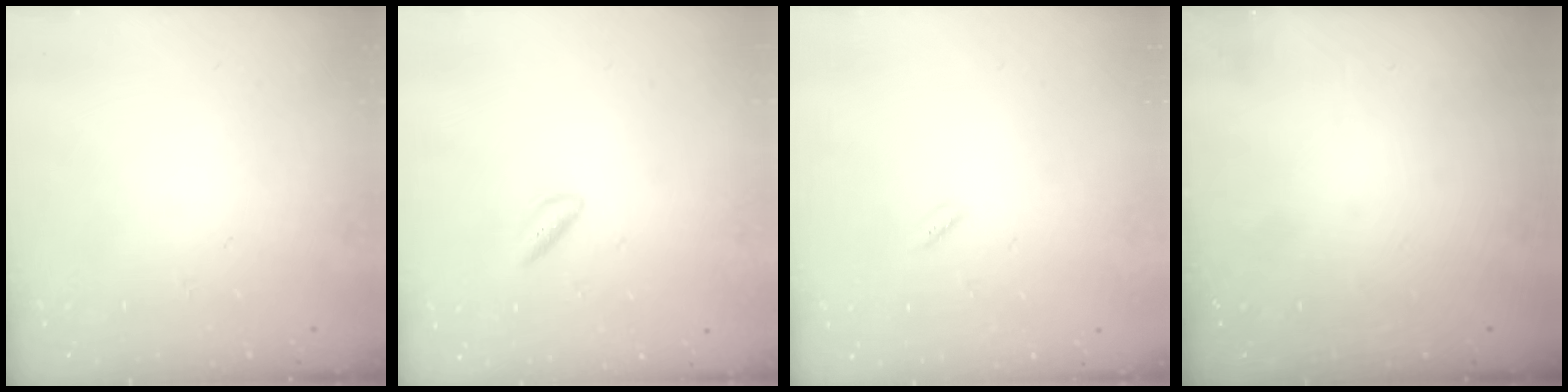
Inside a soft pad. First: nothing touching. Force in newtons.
{"total": 2.5, "press": 2.1, "slide": 1.2}
{"total": 0.8, "press": 0.7, "slide": 0.5}
{"total": 0.0}